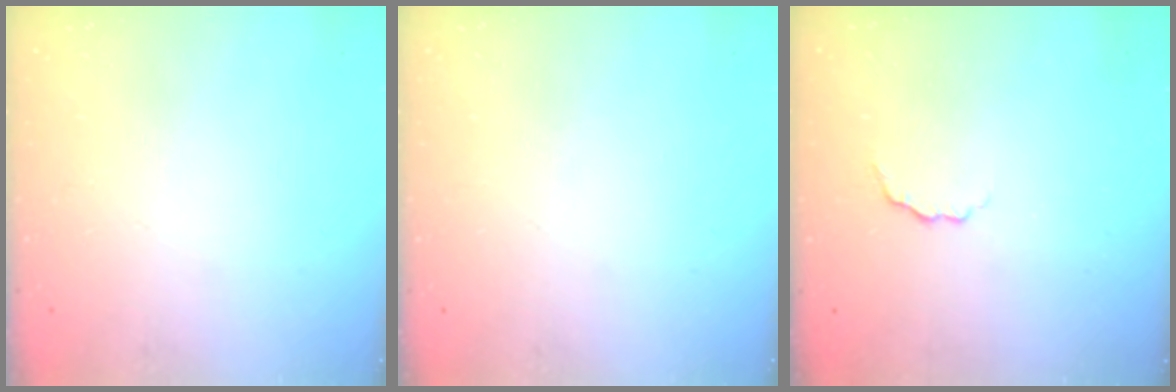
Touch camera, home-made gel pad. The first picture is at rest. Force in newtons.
{"total": 0.0}
{"total": 2.7, "press": 2.6, "slide": 0.9}